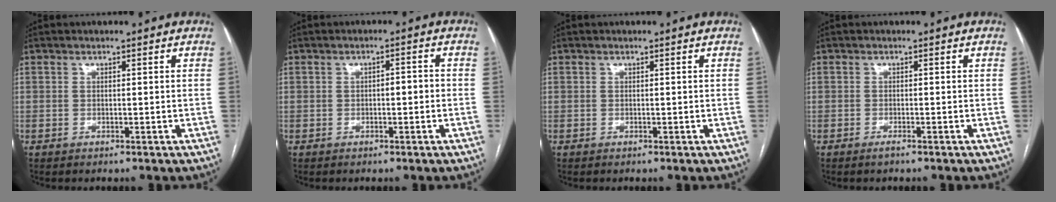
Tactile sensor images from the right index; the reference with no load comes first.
{"total": 2.1, "force": [-0.3, 0.7, 1.9], "torque": [-0.029, 0.007, -0.005]}
{"total": 0.0}
{"total": 1.0, "force": [-0.7, -0.1, 0.7], "torque": [-0.014, -0.001, -0.014]}